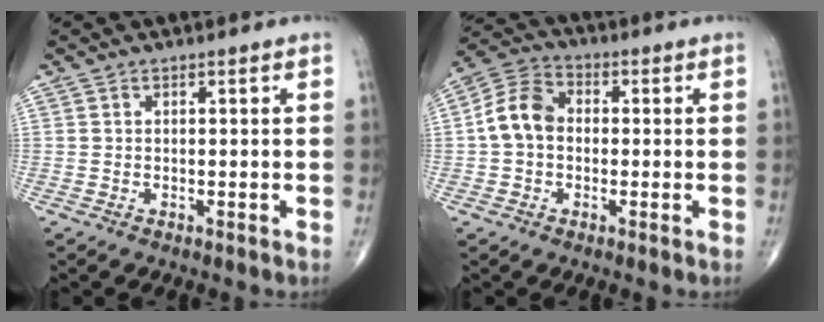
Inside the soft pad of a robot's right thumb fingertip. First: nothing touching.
{"total": 8.2, "force": [-0.3, 6.2, 5.4], "torque": [-0.094, 0.028, -0.018]}